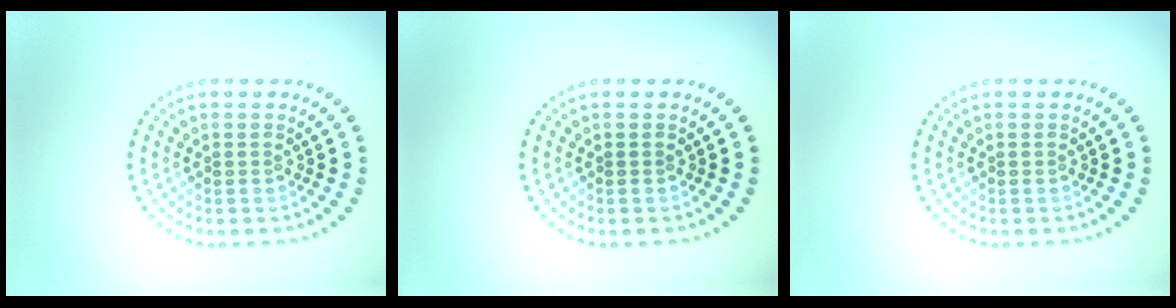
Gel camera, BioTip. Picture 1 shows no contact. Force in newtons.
{"total": 0.0}
{"total": 0.0}